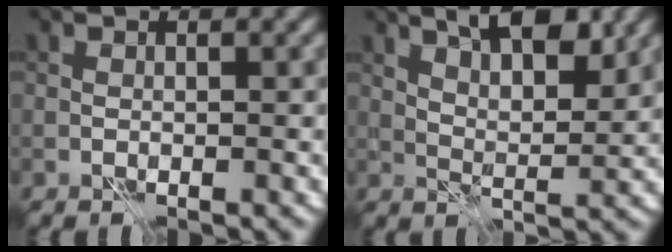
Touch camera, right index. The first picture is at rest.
{"total": 6.1, "force": [3.9, 2.1, 4.2], "torque": [-0.055, 0.004, 0.060]}